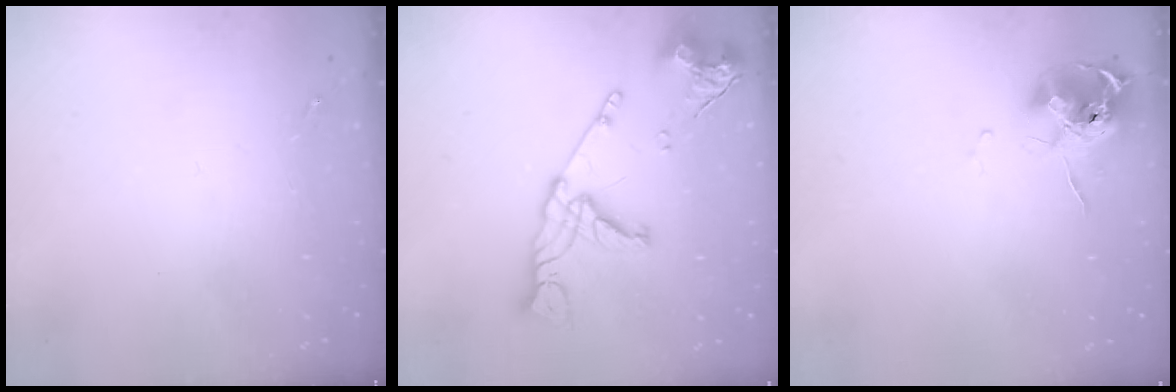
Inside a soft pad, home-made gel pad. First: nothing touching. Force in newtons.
{"total": 17.1, "press": 17.0, "slide": 1.9}
{"total": 11.7, "press": 11.7, "slide": 0.7}